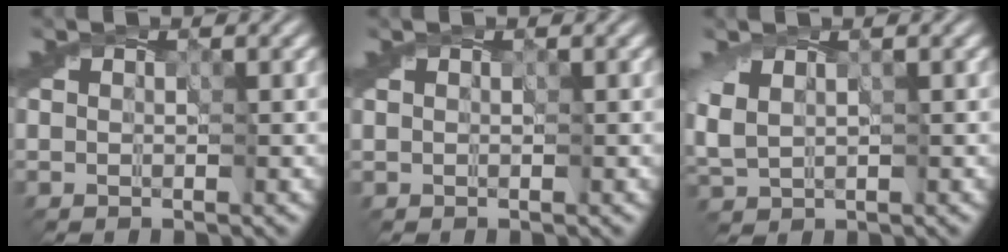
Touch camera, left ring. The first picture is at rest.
{"total": 0.0}
{"total": 1.8, "force": [1.0, 1.0, 1.1], "torque": [-0.031, 0.001, 0.023]}